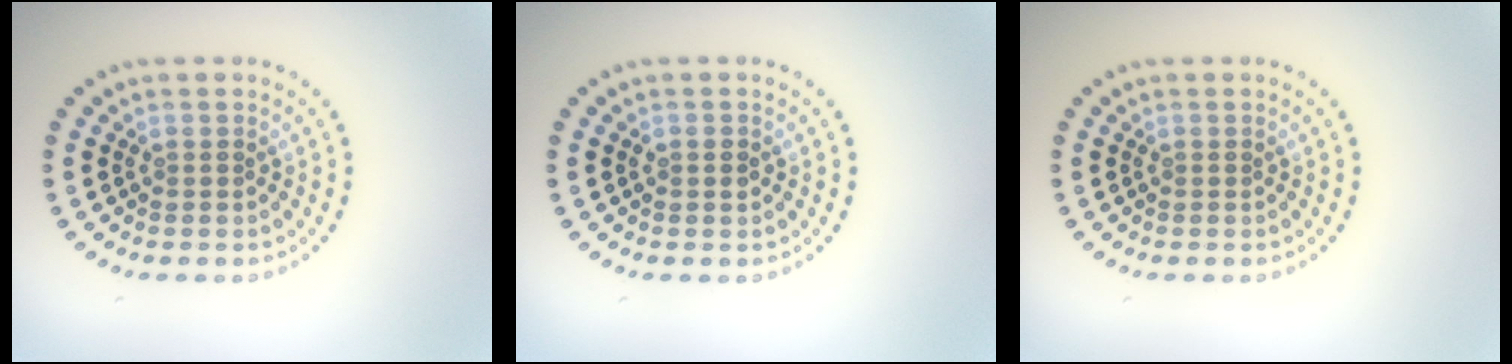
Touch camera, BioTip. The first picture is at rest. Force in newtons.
{"total": 1.0, "press": 1.0, "slide": 0.1}
{"total": 0.0}